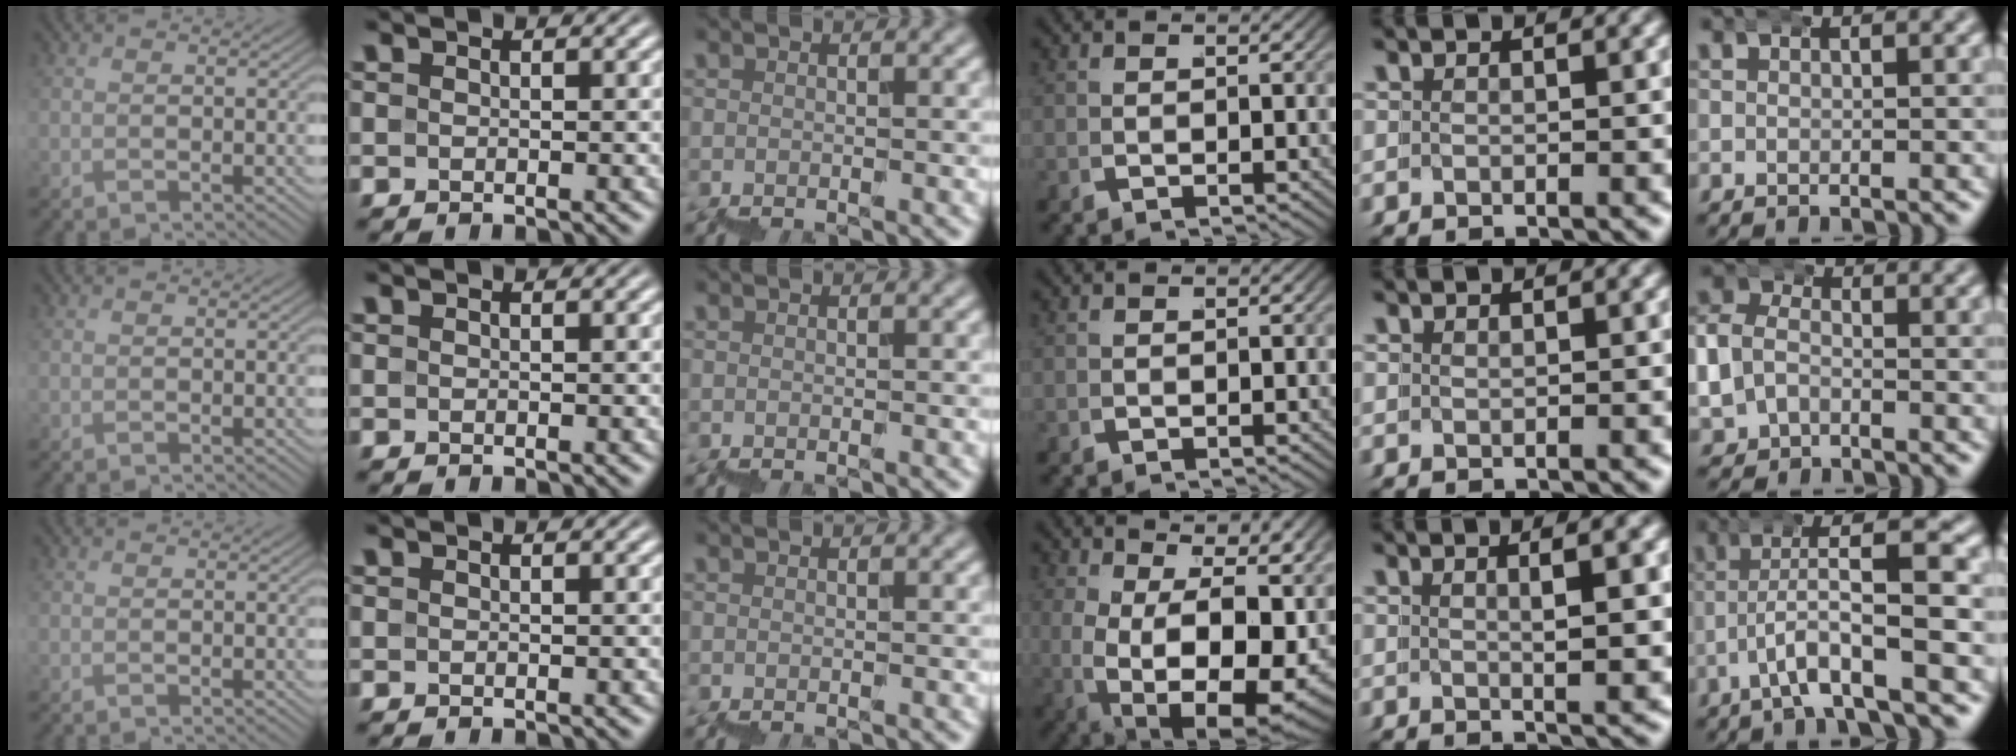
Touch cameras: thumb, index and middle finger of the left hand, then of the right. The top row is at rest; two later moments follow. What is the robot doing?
{"motion": "wrap", "object": "bubble wrap"}